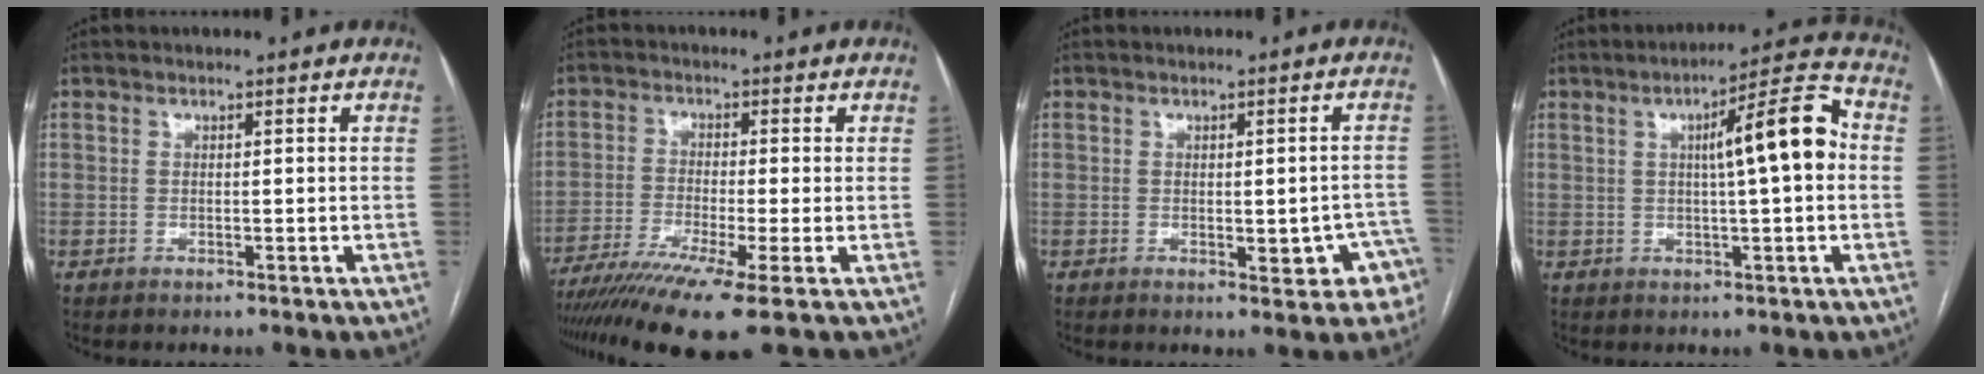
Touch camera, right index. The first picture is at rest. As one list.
[{"total": 11.6, "force": [-7.9, -0.8, 8.4], "torque": [-0.142, -0.025, -0.130]}, {"total": 5.7, "force": [-2.3, 2.4, 4.6], "torque": [-0.036, 0.015, -0.020]}, {"total": 10.2, "force": [1.2, 1.1, 10.1], "torque": [-0.144, 0.028, 0.015]}]